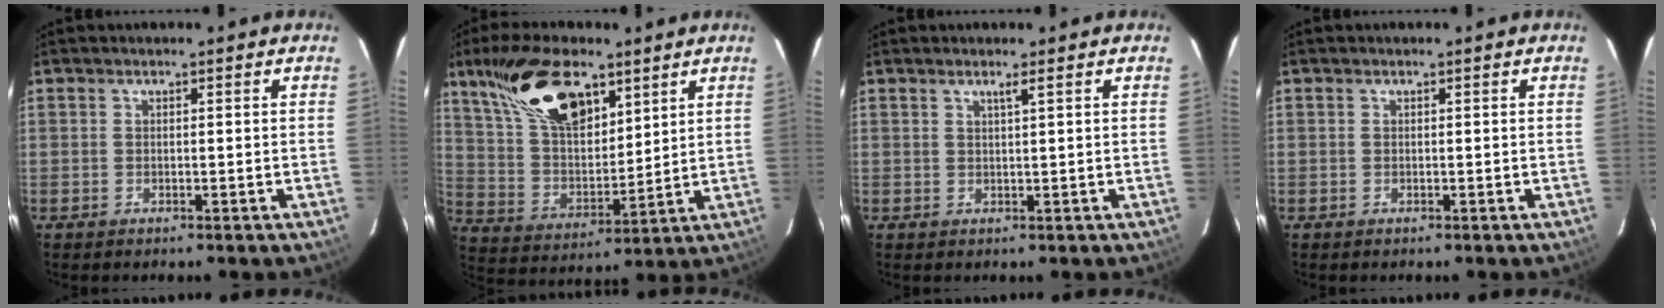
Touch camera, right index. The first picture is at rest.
{"total": 17.8, "force": [10.6, 8.0, 11.8], "torque": [-0.228, 0.026, 0.208]}
{"total": 1.1, "force": [0.7, -0.4, 0.8], "torque": [-0.015, -0.002, 0.010]}
{"total": 0.0}